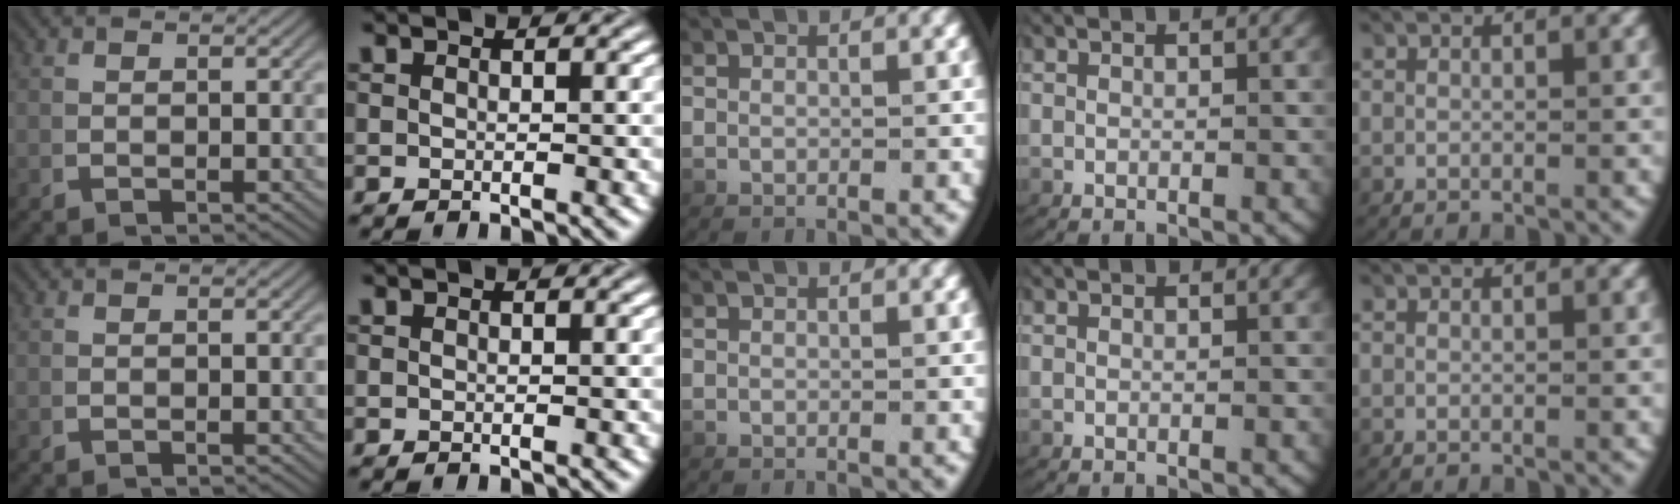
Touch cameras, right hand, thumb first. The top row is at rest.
{}